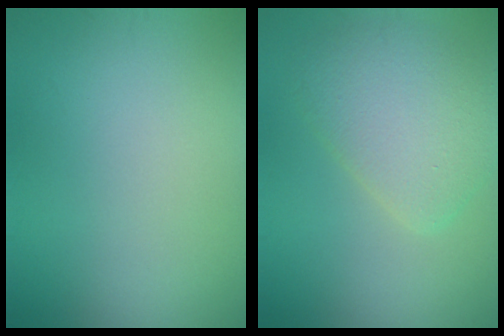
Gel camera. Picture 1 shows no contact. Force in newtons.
{"total": 4.5, "press": 4.5, "slide": 0.3}